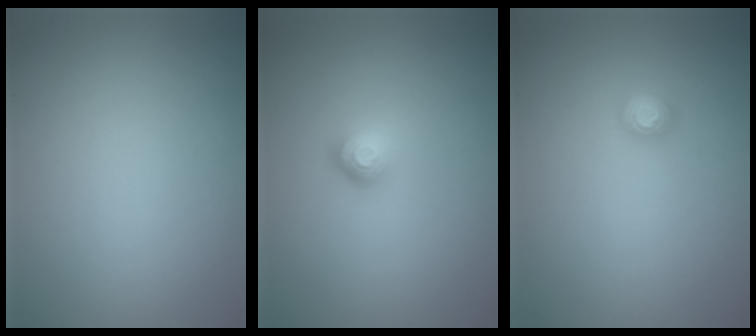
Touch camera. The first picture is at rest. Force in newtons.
{"total": 1.8, "press": 1.2, "slide": 1.4}
{"total": 1.5, "press": 1.1, "slide": 1.1}